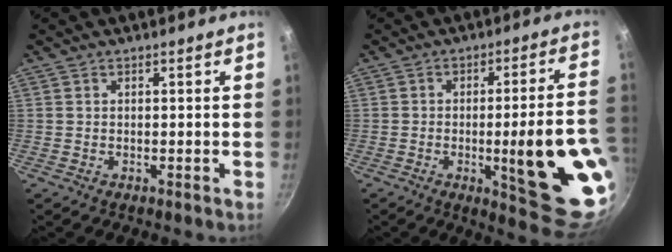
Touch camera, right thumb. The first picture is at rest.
{"total": 20.3, "force": [-4.3, 4.5, 19.3], "torque": [-0.226, 0.007, -0.049]}